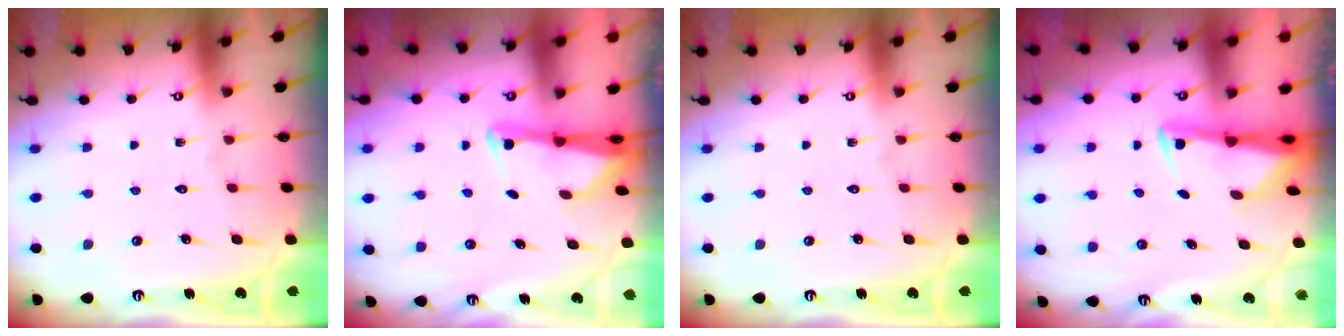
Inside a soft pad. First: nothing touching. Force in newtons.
{"total": 2.6, "press": 2.6, "slide": 0.5}
{"total": 0.0}
{"total": 3.0, "press": 2.9, "slide": 0.5}